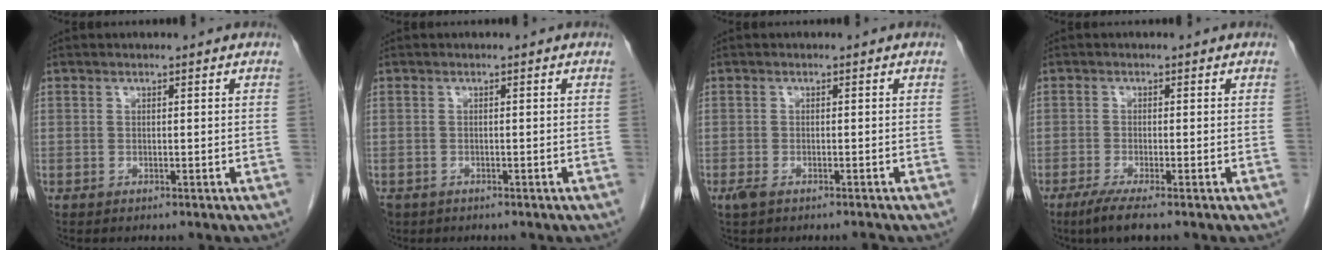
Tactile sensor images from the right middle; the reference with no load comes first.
{"total": 3.5, "force": [-2.1, 2.5, 1.2], "torque": [-0.032, -0.005, -0.036]}
{"total": 2.0, "force": [-1.4, 0.5, 1.3], "torque": [-0.030, -0.005, -0.025]}
{"total": 3.7, "force": [-2.5, 0.0, 2.7], "torque": [-0.056, -0.012, -0.048]}